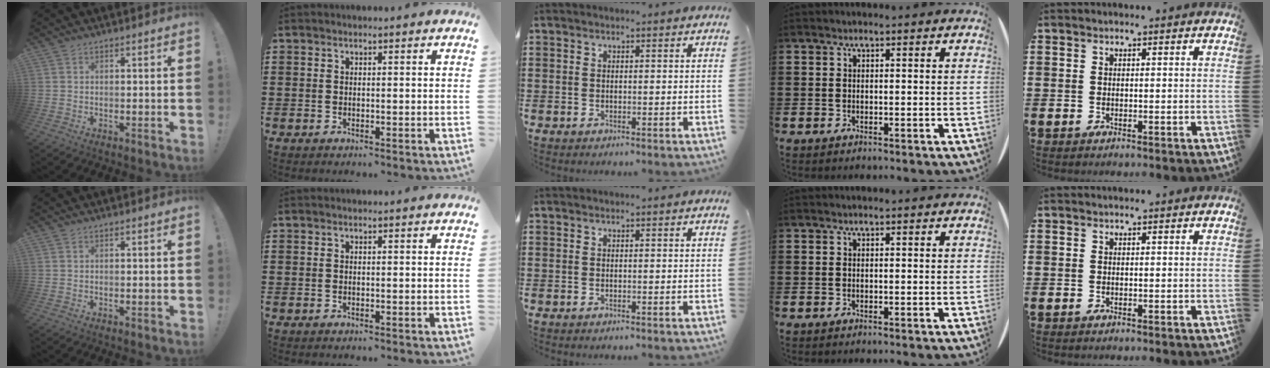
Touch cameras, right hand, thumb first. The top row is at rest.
{}